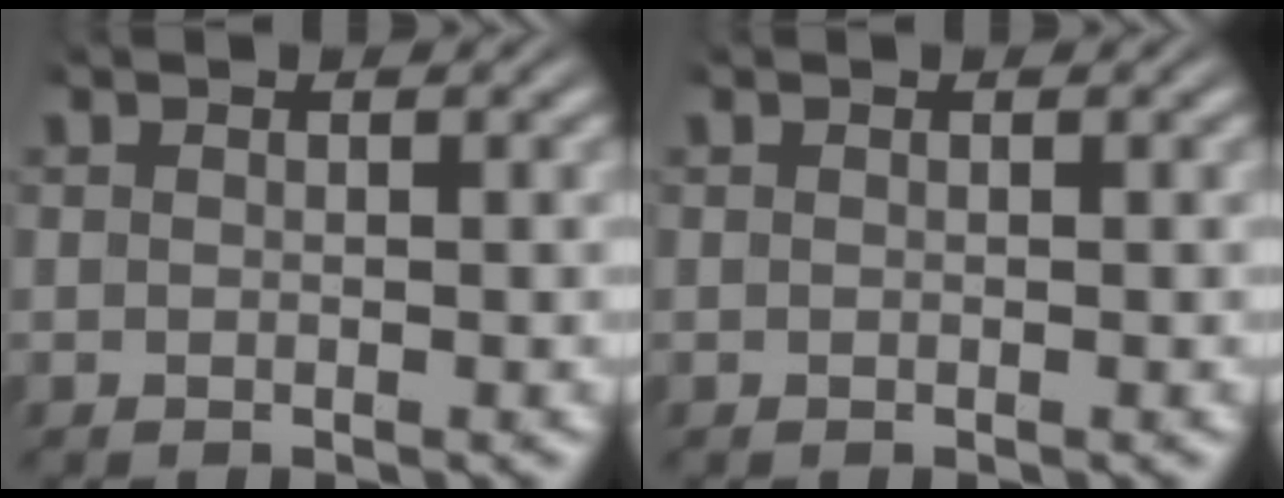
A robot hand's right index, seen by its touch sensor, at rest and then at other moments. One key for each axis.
{"total": 0.0}